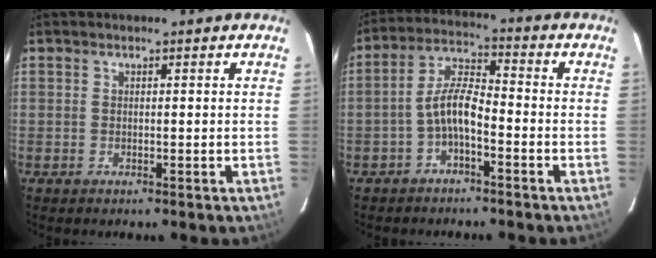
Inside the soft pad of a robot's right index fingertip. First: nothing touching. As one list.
[{"total": 6.1, "force": [-2.9, 1.9, 5.1], "torque": [-0.109, 0.018, -0.055]}]